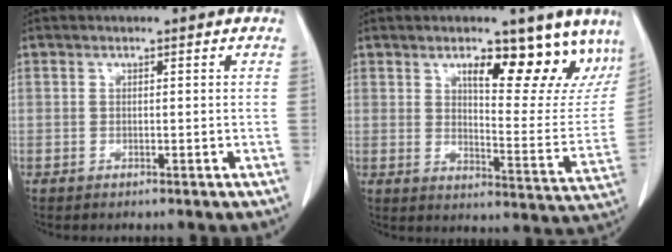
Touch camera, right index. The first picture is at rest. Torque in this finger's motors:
{"motor_torque": [0.37, 0.37, 0.16, 0.06]}